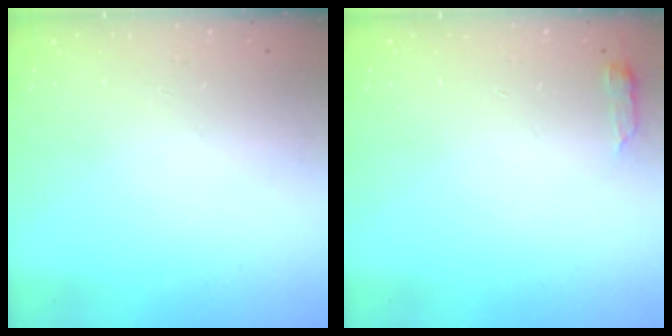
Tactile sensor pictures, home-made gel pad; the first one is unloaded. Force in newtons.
{"total": 2.9, "press": 2.8, "slide": 0.6}